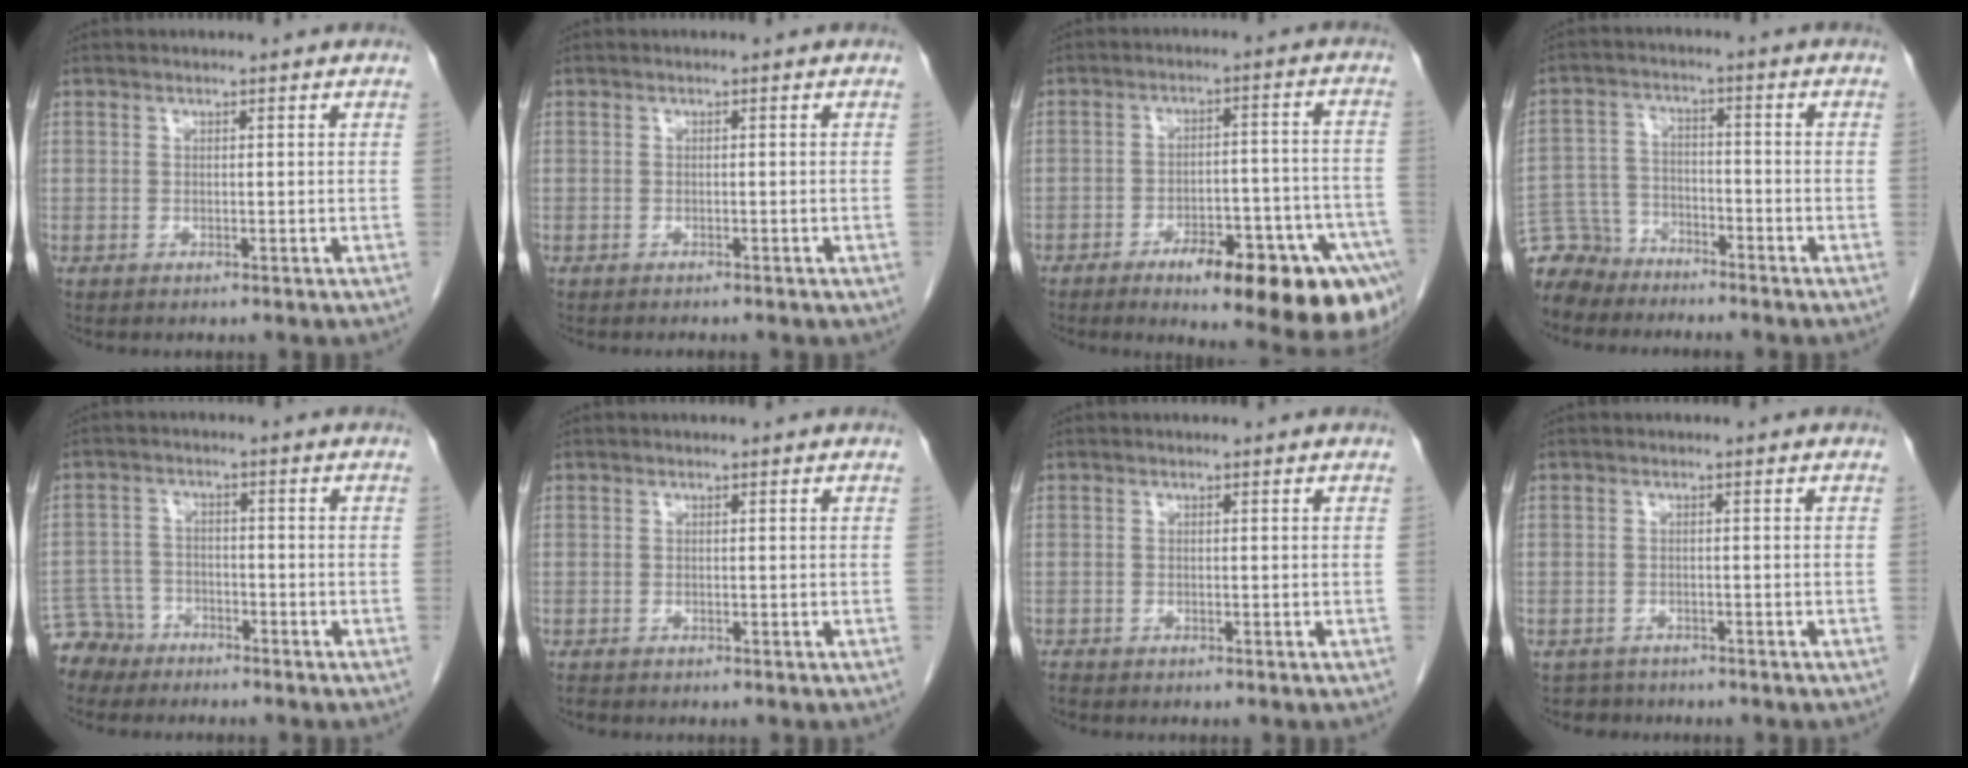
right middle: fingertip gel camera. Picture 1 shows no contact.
{"total": 1.5, "force": [-1.3, 0.4, 0.7], "torque": [-0.014, -0.003, -0.013]}
{"total": 19.0, "force": [-13.2, 4.0, 13.0], "torque": [-0.078, 0.028, -0.168]}
{"total": 8.5, "force": [-7.6, 3.6, -0.1], "torque": [-0.002, 0.008, -0.146]}
{"total": 5.2, "force": [-4.4, 2.7, -0.6], "torque": [0.013, -0.003, -0.086]}
{"total": 0.5, "force": [-0.5, 0.1, 0.1], "torque": [-0.010, -0.002, -0.012]}
{"total": 0.8, "force": [-0.7, 0.3, 0.1], "torque": [-0.008, -0.001, -0.016]}
{"total": 2.6, "force": [-2.2, 1.3, -0.5], "torque": [-0.001, 0.002, -0.034]}